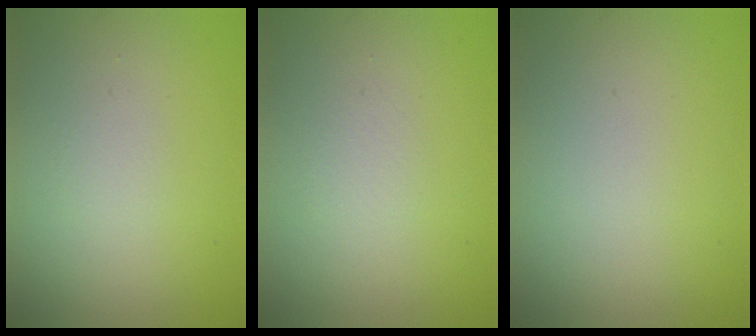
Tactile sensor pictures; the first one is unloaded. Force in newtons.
{"total": 0.9, "press": 0.9, "slide": 0.1}
{"total": 0.0}